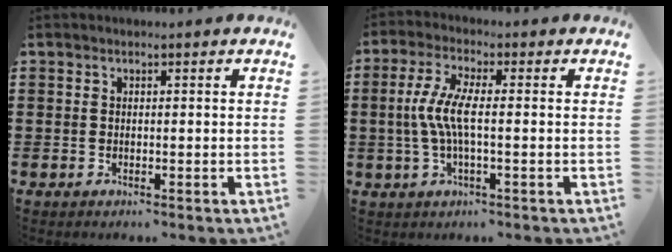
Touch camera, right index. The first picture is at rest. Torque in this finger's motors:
{"motor_torque": [1.17, -0.29, 0.78, 0.21]}